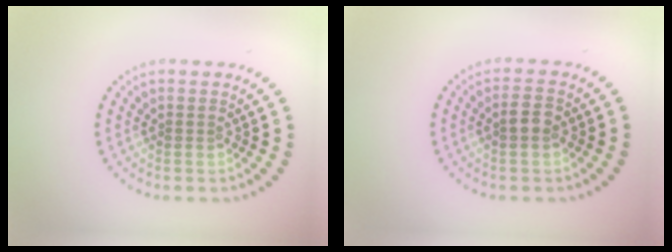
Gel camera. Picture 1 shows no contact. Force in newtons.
{"total": 1.8, "press": 1.8, "slide": 0.4}